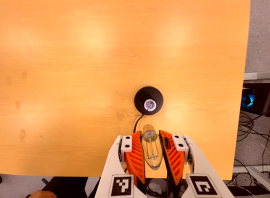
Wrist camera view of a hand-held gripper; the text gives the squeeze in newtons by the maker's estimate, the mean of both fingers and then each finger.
{"total": 21.9, "left": 23.5, "right": 20.3}